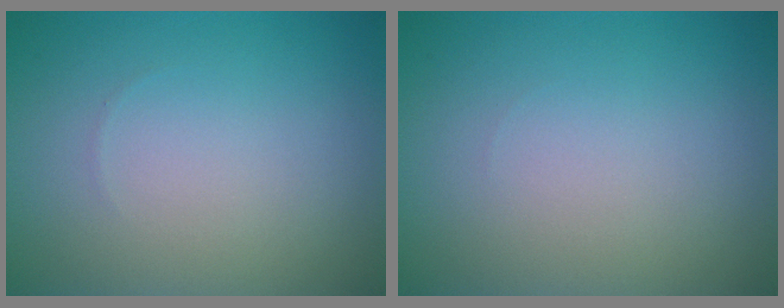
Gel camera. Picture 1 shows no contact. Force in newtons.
{"total": 0.0}